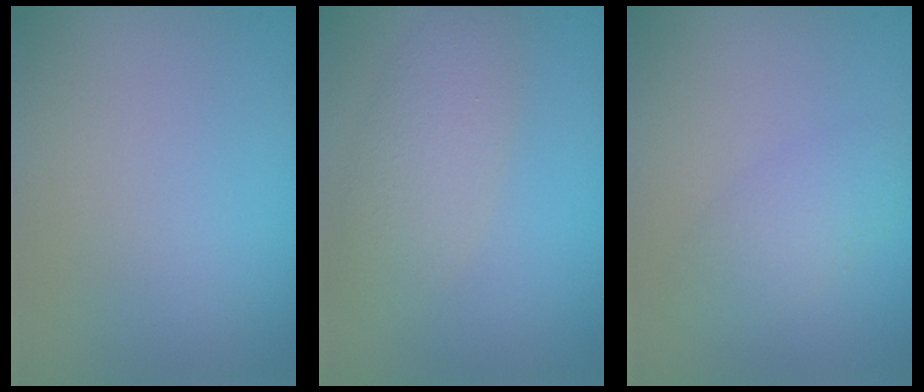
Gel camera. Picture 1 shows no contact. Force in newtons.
{"total": 3.5, "press": 3.5, "slide": 0.2}
{"total": 2.4, "press": 2.4, "slide": 0.1}